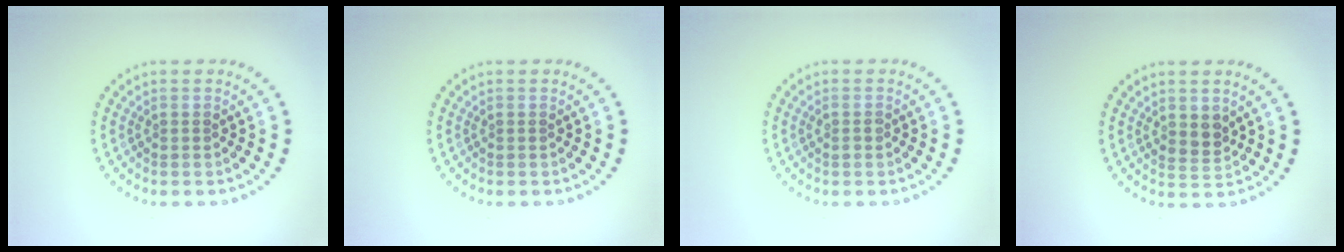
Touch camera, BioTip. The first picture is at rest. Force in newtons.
{"total": 0.0}
{"total": 0.8, "press": 0.7, "slide": 0.3}
{"total": 1.8, "press": 1.7, "slide": 0.6}